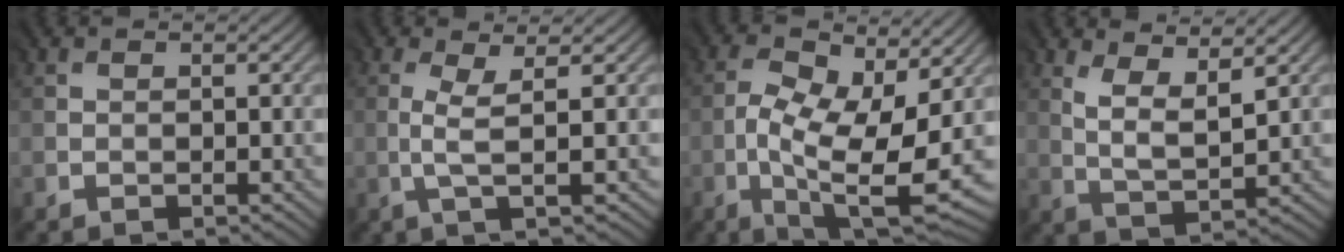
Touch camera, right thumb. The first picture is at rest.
{"total": 2.5, "force": [-0.1, -0.2, 2.5], "torque": [-0.053, 0.003, -0.004]}
{"total": 12.5, "force": [-1.9, 5.3, 11.1], "torque": [-0.207, -0.008, -0.028]}
{"total": 4.7, "force": [2.8, 1.3, 3.5], "torque": [-0.069, -0.008, 0.059]}